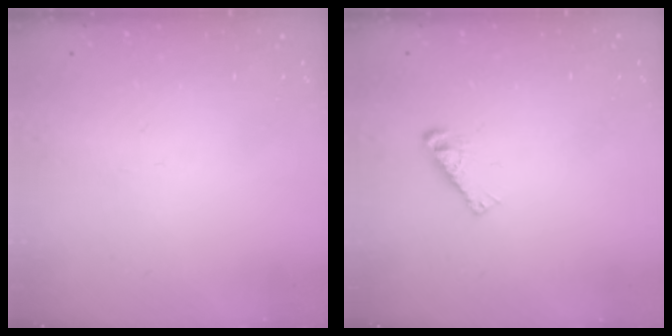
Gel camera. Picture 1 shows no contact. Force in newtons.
{"total": 4.7, "press": 4.7, "slide": 0.6}